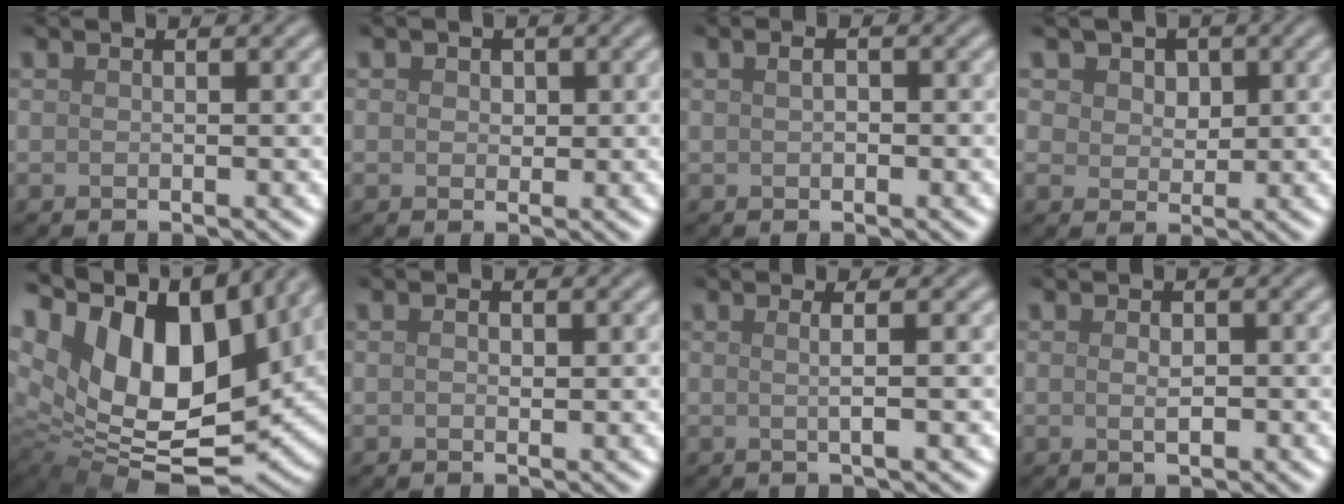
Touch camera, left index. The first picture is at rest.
{"total": 1.5, "force": [0.5, 1.2, 0.6], "torque": [-0.005, 0.004, -0.001]}
{"total": 1.4, "force": [0.4, 0.8, 1.1], "torque": [-0.017, 0.000, 0.000]}
{"total": 4.9, "force": [2.5, 3.5, 2.3], "torque": [-0.049, 0.005, 0.032]}
{"total": 17.9, "force": [5.8, 10.4, 13.4], "torque": [-0.248, 0.027, 0.101]}
{"total": 1.1, "force": [0.3, 0.7, 0.8], "torque": [-0.010, -0.002, 0.004]}
{"total": 2.5, "force": [0.5, 0.9, 2.2], "torque": [-0.023, 0.005, -0.016]}
{"total": 1.4, "force": [0.0, 0.7, 1.2], "torque": [-0.022, -0.002, 0.001]}